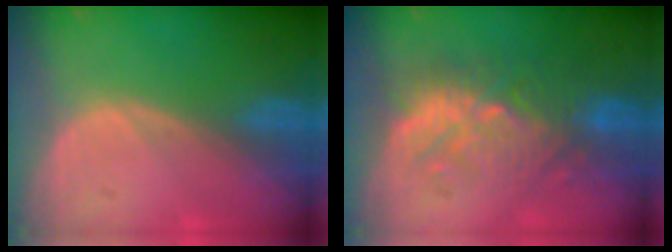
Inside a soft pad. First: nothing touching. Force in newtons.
{"total": 9.1, "press": 9.0, "slide": 1.7}